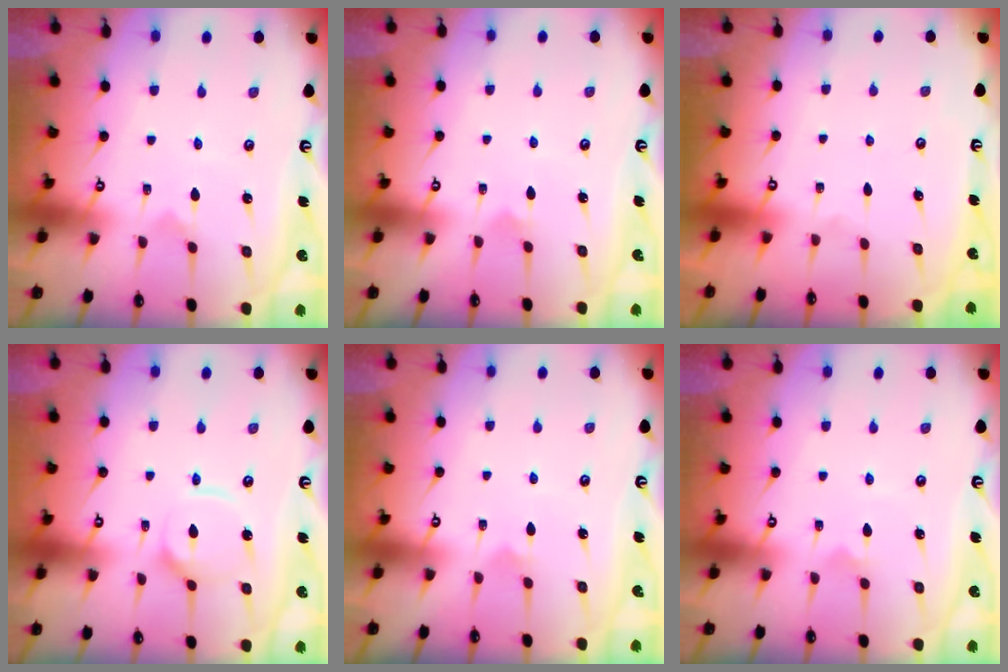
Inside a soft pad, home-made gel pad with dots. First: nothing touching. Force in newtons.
{"total": 3.0, "press": 3.0, "slide": 0.2}
{"total": 0.0}
{"total": 8.2, "press": 8.2, "slide": 0.9}
{"total": 3.0, "press": 3.0, "slide": 0.2}
{"total": 2.5, "press": 2.5, "slide": 0.3}